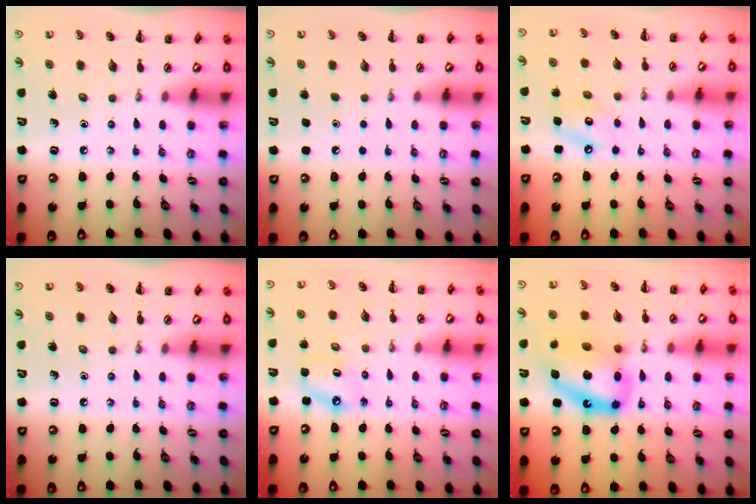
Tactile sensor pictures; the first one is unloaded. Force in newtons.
{"total": 1.6, "press": 1.6, "slide": 0.1}
{"total": 6.7, "press": 6.6, "slide": 0.9}
{"total": 0.0}
{"total": 5.0, "press": 4.9, "slide": 0.8}
{"total": 15.3, "press": 14.8, "slide": 3.9}